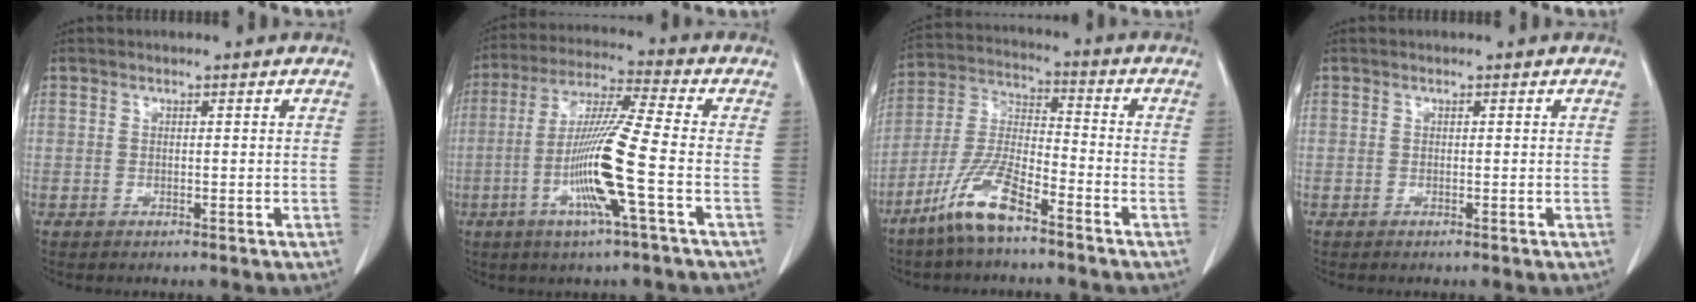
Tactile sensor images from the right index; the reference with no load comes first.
{"total": 12.6, "force": [-3.5, -0.9, 12.0], "torque": [-0.239, -0.009, -0.075]}
{"total": 10.3, "force": [-6.9, 1.9, 7.3], "torque": [-0.159, -0.012, -0.140]}
{"total": 0.0}